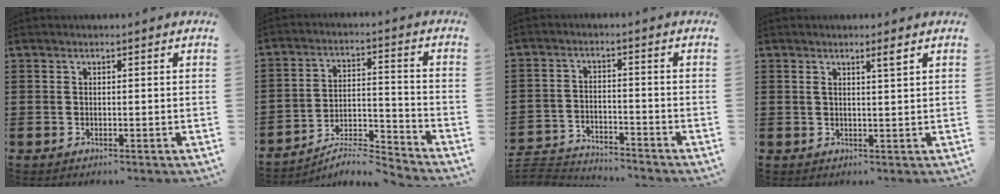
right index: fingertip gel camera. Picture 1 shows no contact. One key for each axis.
{"total": 6.0, "fx": -5.6, "fy": 0.6, "fz": 1.9, "tx": -0.029, "ty": 0.000, "tz": -0.110}
{"total": 3.7, "fx": -3.6, "fy": 0.5, "fz": 0.3, "tx": -0.027, "ty": -0.004, "tz": -0.081}
{"total": 1.8, "fx": 1.0, "fy": -0.1, "fz": 1.6, "tx": -0.024, "ty": -0.005, "tz": 0.014}